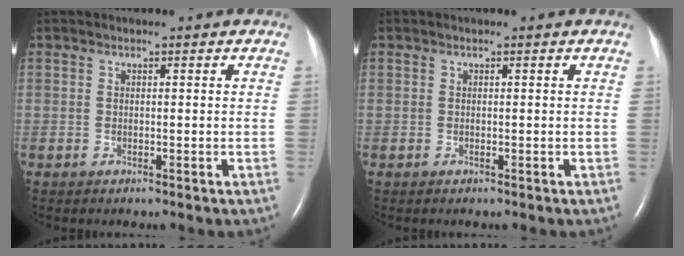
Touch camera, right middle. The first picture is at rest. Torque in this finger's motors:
{"motor_torque": [-0.01, 0.02, 0.00, 0.00]}